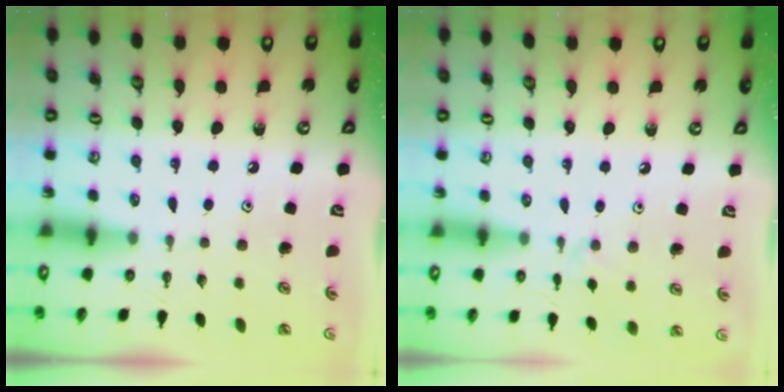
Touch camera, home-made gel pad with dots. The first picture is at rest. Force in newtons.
{"total": 2.6, "press": 2.5, "slide": 0.5}